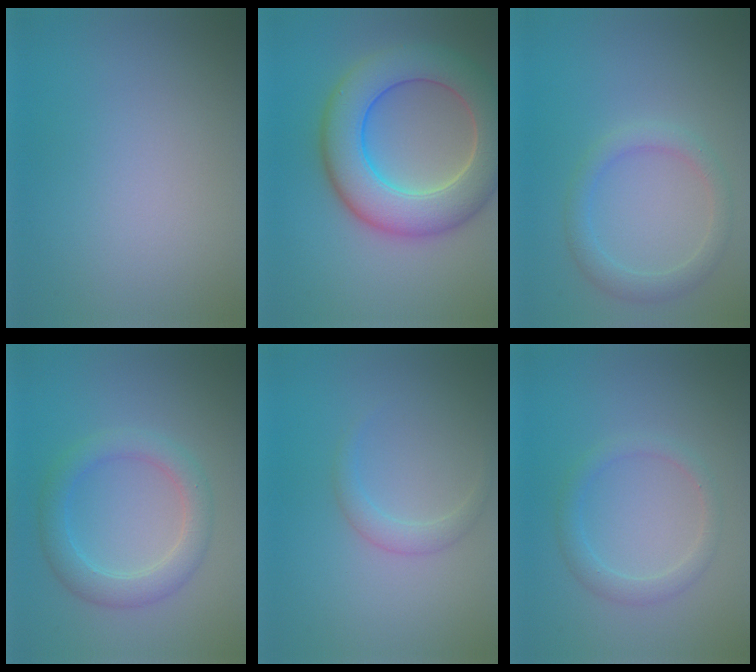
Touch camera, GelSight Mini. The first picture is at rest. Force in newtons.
{"total": 9.3, "press": 9.3, "slide": 0.6}
{"total": 2.4, "press": 2.4, "slide": 0.1}
{"total": 3.6, "press": 3.6, "slide": 0.0}
{"total": 1.5, "press": 1.5, "slide": 0.0}
{"total": 1.9, "press": 1.9, "slide": 0.0}